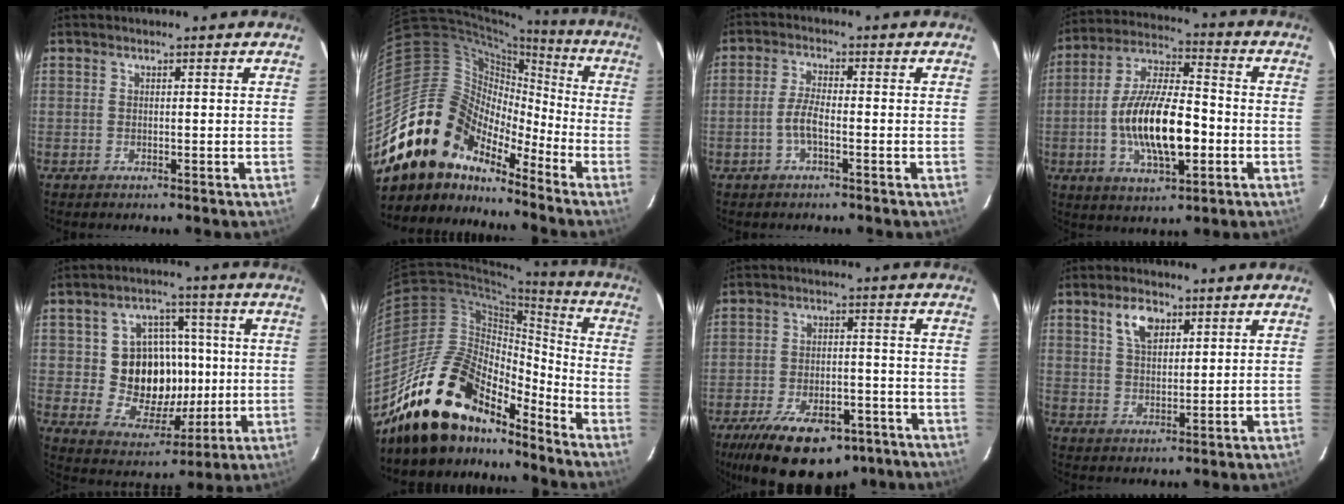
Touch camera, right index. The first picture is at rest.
{"total": 17.7, "force": [-13.5, 10.0, 5.7], "torque": [-0.106, 0.027, -0.249]}
{"total": 3.6, "force": [-1.5, 0.9, 3.1], "torque": [-0.072, 0.008, -0.030]}
{"total": 16.8, "force": [-3.7, 6.3, 15.1], "torque": [-0.290, 0.004, -0.066]}
{"total": 16.3, "force": [0.1, 12.6, 10.4], "torque": [-0.214, 0.012, 0.025]}
{"total": 21.1, "force": [-16.8, 8.5, 9.4], "torque": [-0.166, 0.018, -0.291]}
{"total": 19.2, "force": [-12.9, 8.8, 11.2], "torque": [-0.217, -0.013, -0.185]}
{"total": 5.8, "force": [3.1, 3.1, 3.9], "torque": [-0.067, 0.009, 0.059]}